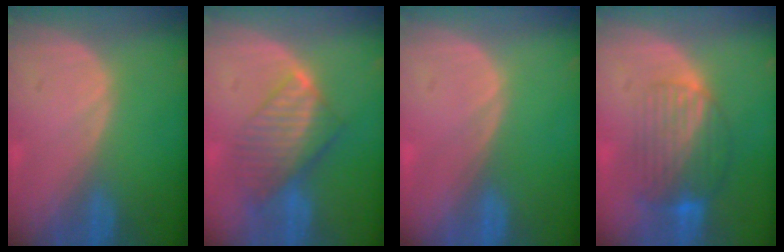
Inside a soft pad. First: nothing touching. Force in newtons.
{"total": 8.1, "press": 7.1, "slide": 4.0}
{"total": 0.0}
{"total": 8.3, "press": 7.2, "slide": 4.3}